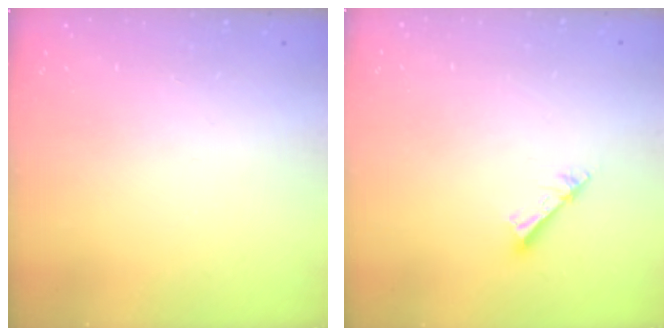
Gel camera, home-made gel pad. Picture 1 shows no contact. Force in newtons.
{"total": 3.2, "press": 3.2, "slide": 0.2}